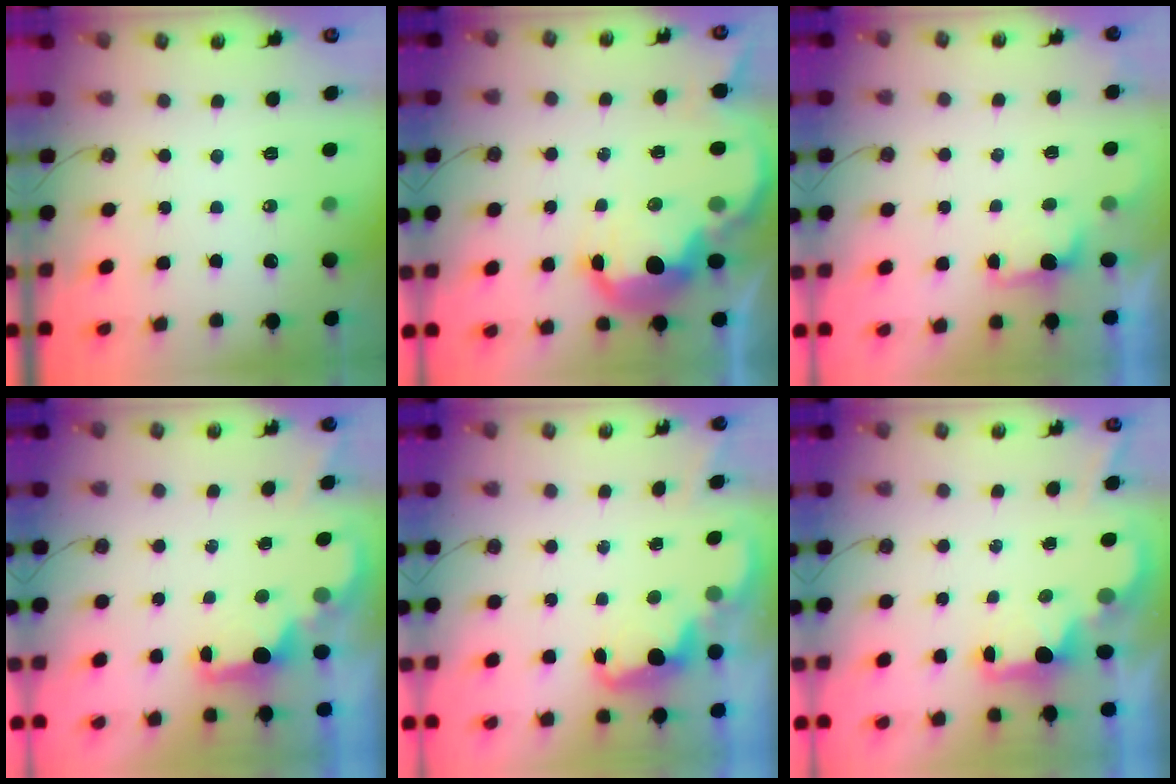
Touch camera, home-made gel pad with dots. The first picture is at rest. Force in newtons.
{"total": 9.8, "press": 9.8, "slide": 0.6}
{"total": 1.6, "press": 1.4, "slide": 0.8}
{"total": 1.6, "press": 1.5, "slide": 0.6}
{"total": 2.5, "press": 2.4, "slide": 0.7}
{"total": 1.9, "press": 1.7, "slide": 0.7}